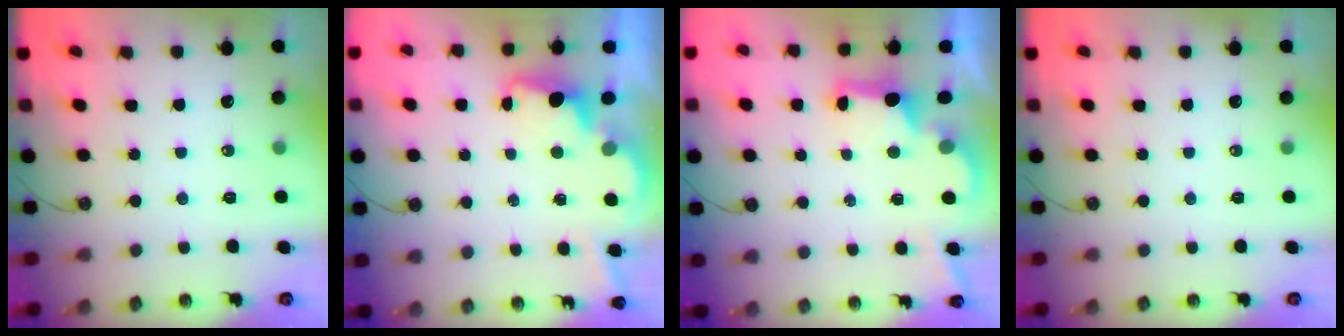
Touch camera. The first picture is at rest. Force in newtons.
{"total": 3.5, "press": 3.5, "slide": 0.7}
{"total": 2.7, "press": 2.6, "slide": 0.9}
{"total": 0.0}